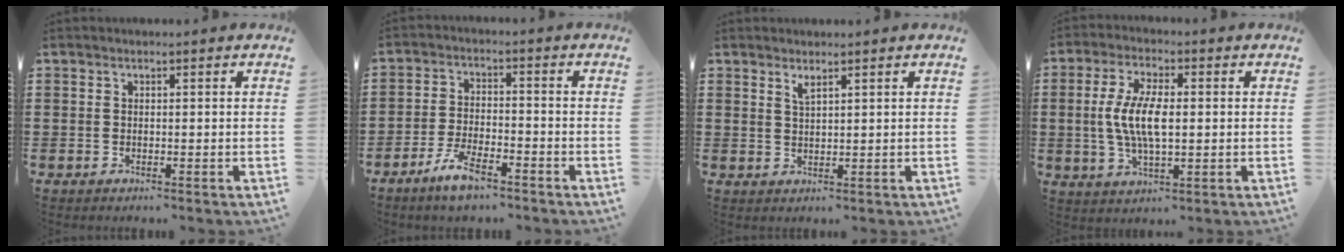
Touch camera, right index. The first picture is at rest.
{"total": 5.8, "force": [-4.4, 1.5, 3.6], "torque": [-0.084, 0.000, -0.085]}
{"total": 1.6, "force": [1.3, 0.2, 0.9], "torque": [-0.020, 0.001, 0.024]}
{"total": 7.9, "force": [0.0, 2.9, 7.3], "torque": [-0.168, -0.004, -0.012]}